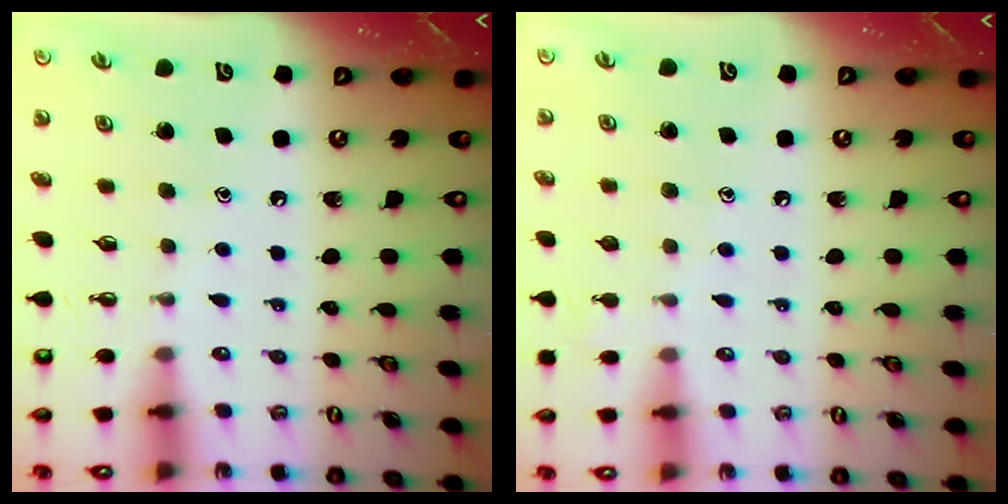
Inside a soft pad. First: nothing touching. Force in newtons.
{"total": 5.0, "press": 5.0, "slide": 0.6}